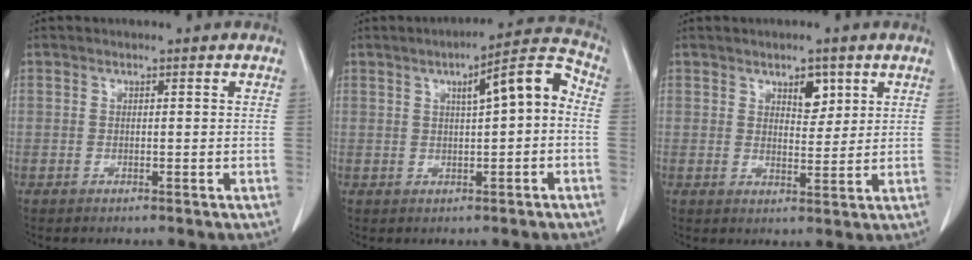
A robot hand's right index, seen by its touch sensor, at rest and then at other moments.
{"total": 8.1, "force": [0.9, 1.3, 7.9], "torque": [-0.111, 0.027, 0.009]}
{"total": 3.9, "force": [2.1, 1.9, 2.6], "torque": [-0.037, -0.003, 0.035]}